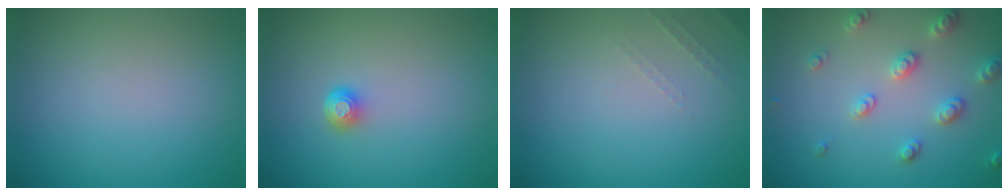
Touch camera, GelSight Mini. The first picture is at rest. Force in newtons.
{"total": 1.5, "press": 1.1, "slide": 1.0}
{"total": 0.9, "press": 0.9, "slide": 0.3}
{"total": 2.9, "press": 2.9, "slide": 0.5}